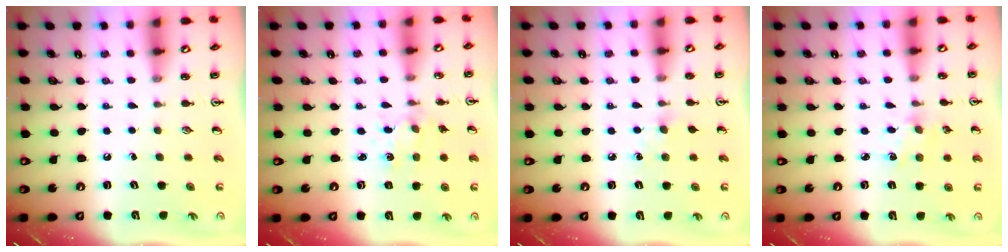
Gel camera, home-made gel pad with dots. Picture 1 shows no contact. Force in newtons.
{"total": 1.5, "press": 1.4, "slide": 0.3}
{"total": 4.8, "press": 4.7, "slide": 0.7}
{"total": 1.9, "press": 1.8, "slide": 0.3}